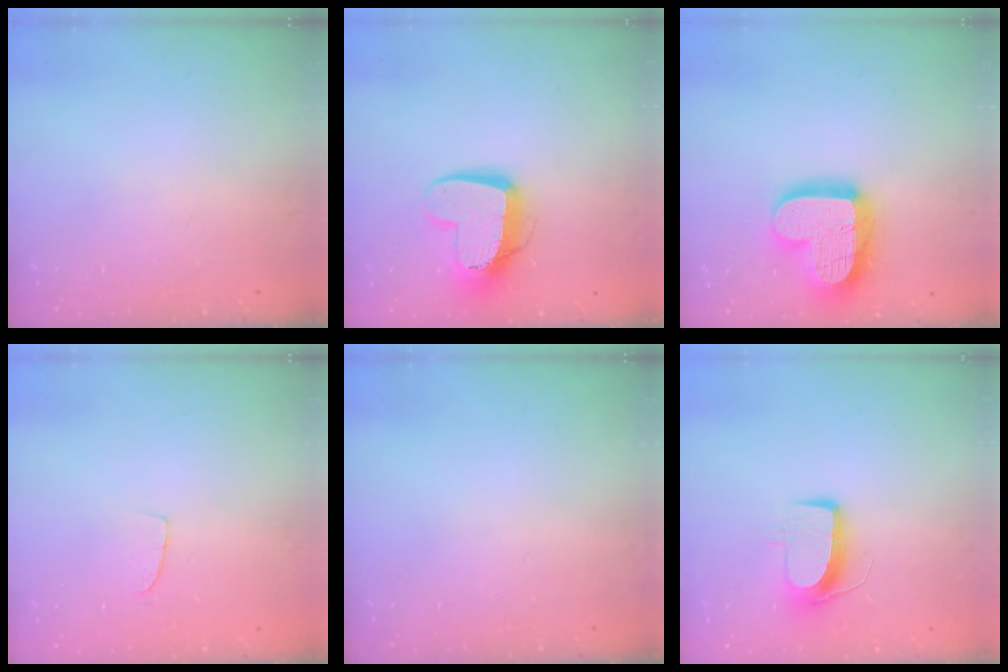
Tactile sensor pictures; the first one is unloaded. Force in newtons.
{"total": 13.3, "press": 13.2, "slide": 1.2}
{"total": 19.0, "press": 19.0, "slide": 1.6}
{"total": 2.5, "press": 2.5, "slide": 0.1}
{"total": 0.0}
{"total": 9.9, "press": 9.8, "slide": 1.1}